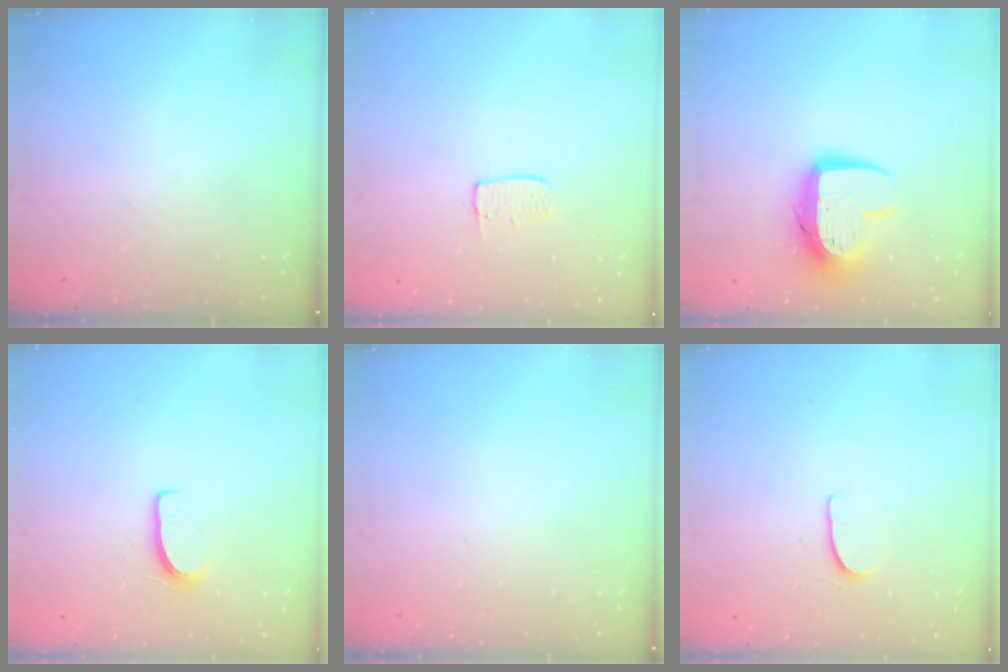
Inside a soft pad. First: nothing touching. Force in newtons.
{"total": 6.0, "press": 6.0, "slide": 0.3}
{"total": 11.0, "press": 10.9, "slide": 0.9}
{"total": 6.7, "press": 6.7, "slide": 0.5}
{"total": 0.0}
{"total": 5.1, "press": 5.1, "slide": 0.4}